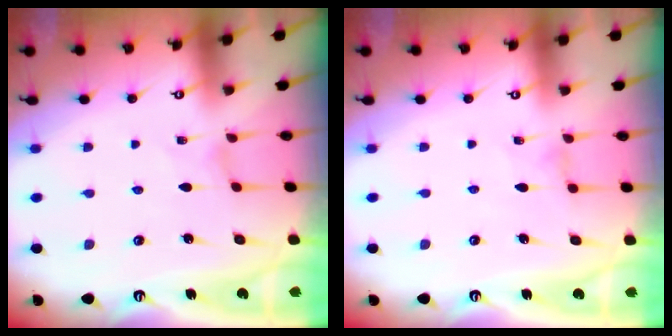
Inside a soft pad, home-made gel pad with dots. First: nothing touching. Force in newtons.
{"total": 0.0}